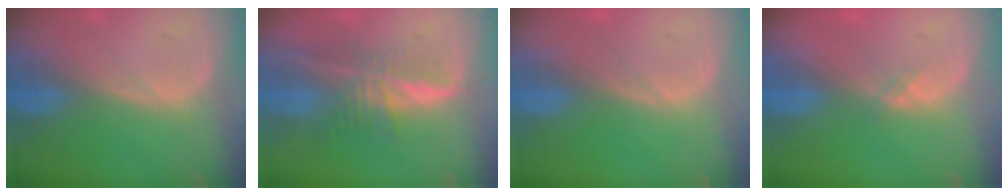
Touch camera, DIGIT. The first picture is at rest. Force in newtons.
{"total": 6.9, "press": 5.8, "slide": 3.6}
{"total": 0.0}
{"total": 1.1, "press": 0.8, "slide": 0.7}